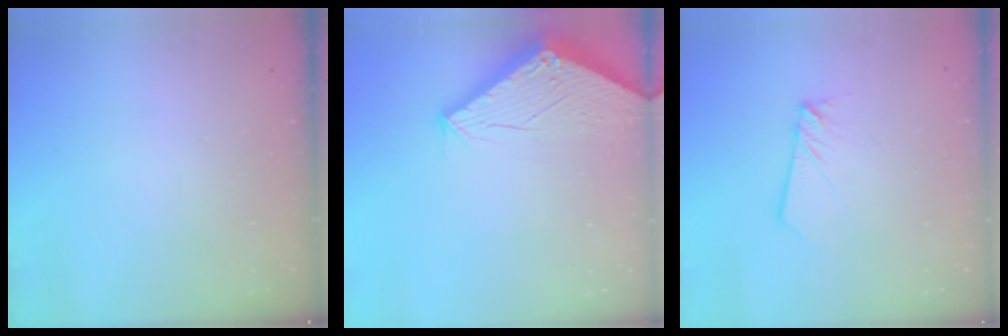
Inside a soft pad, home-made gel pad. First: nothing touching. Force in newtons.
{"total": 2.7, "press": 2.7, "slide": 0.1}
{"total": 2.0, "press": 2.0, "slide": 0.2}